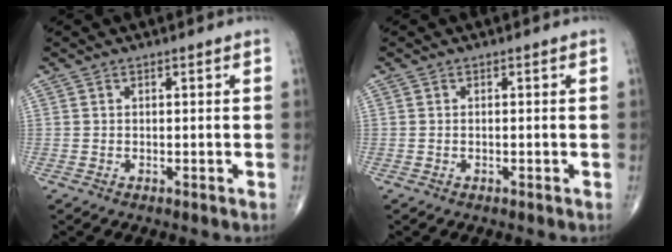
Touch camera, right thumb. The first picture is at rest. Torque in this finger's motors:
{"motor_torque": [-0.22, 0.01, 0.02, 0.10, 0.01]}